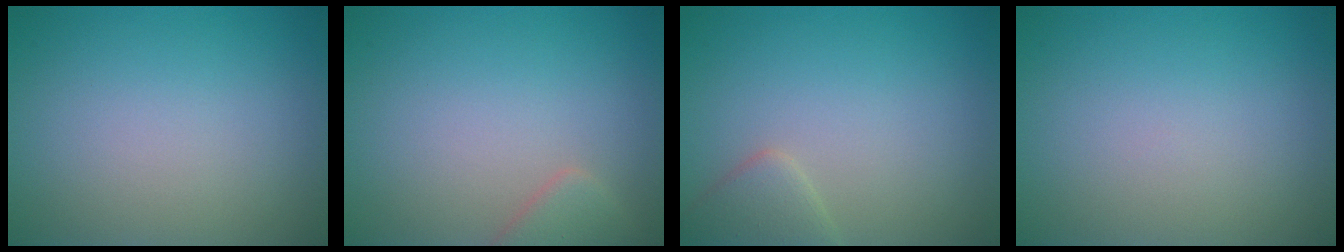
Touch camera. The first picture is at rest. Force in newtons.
{"total": 2.0, "press": 2.0, "slide": 0.2}
{"total": 2.2, "press": 2.2, "slide": 0.1}
{"total": 0.0}